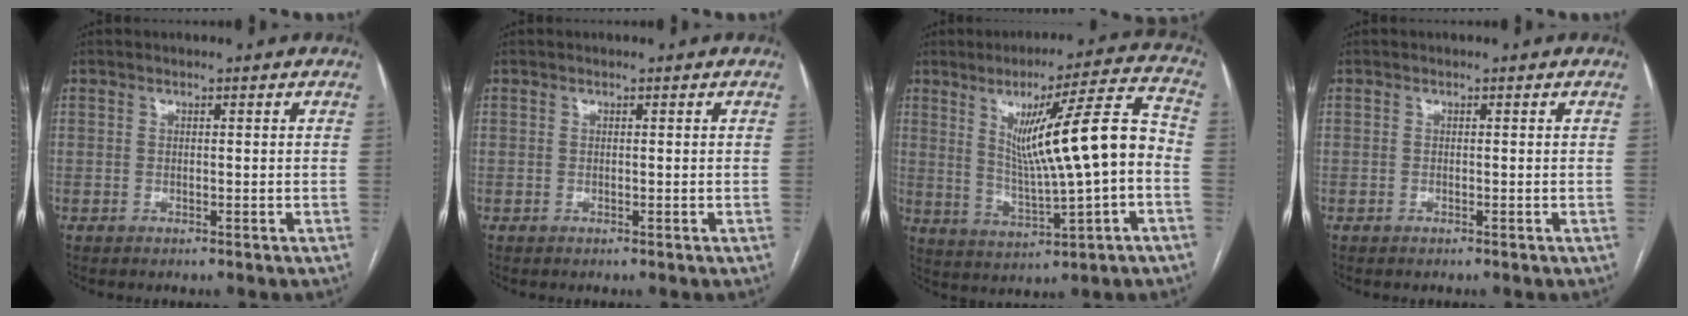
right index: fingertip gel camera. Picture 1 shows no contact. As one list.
[{"total": 0.0}, {"total": 14.4, "force": [0.4, 0.7, 14.4], "torque": [-0.217, 0.012, 0.013]}, {"total": 0.0}]